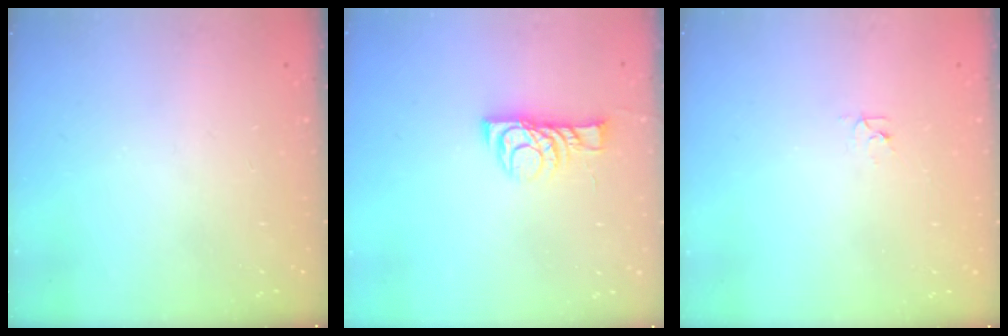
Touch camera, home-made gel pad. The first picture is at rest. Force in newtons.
{"total": 8.1, "press": 8.1, "slide": 0.2}
{"total": 2.3, "press": 2.3, "slide": 0.2}